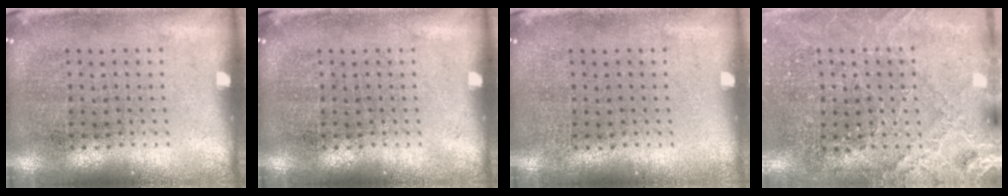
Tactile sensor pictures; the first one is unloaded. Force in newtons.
{"total": 0.0}
{"total": 0.0}
{"total": 2.7, "press": 2.7, "slide": 0.3}